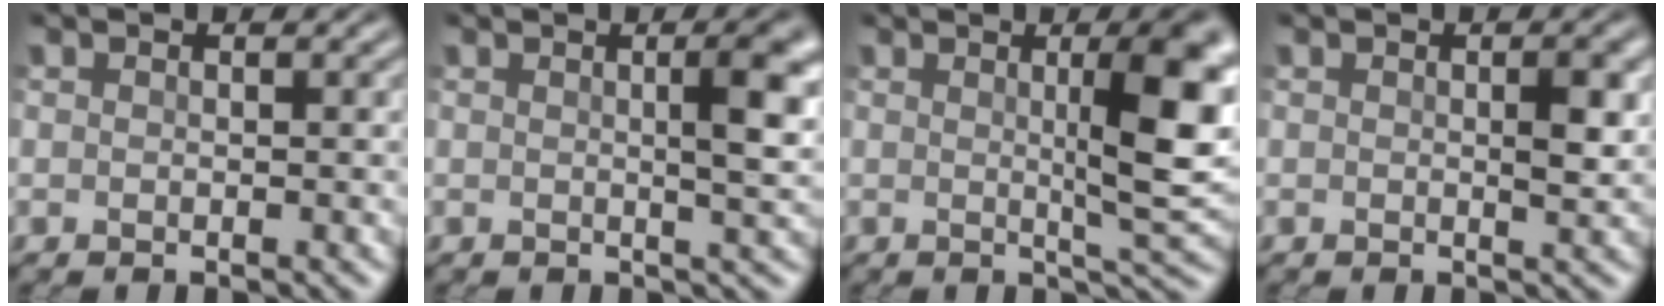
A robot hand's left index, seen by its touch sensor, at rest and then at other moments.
{"total": 3.8, "force": [0.9, 0.8, 3.6], "torque": [-0.055, 0.006, 0.015]}
{"total": 7.2, "force": [1.5, 1.2, 6.9], "torque": [-0.088, 0.004, 0.025]}
{"total": 2.6, "force": [0.4, 1.1, 2.3], "torque": [-0.036, 0.001, 0.007]}